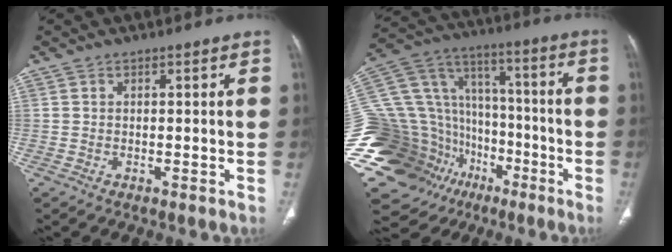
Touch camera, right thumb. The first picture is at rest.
{"total": 39.4, "force": [-15.6, 28.7, 22.1], "torque": [-0.523, 0.083, -0.254]}